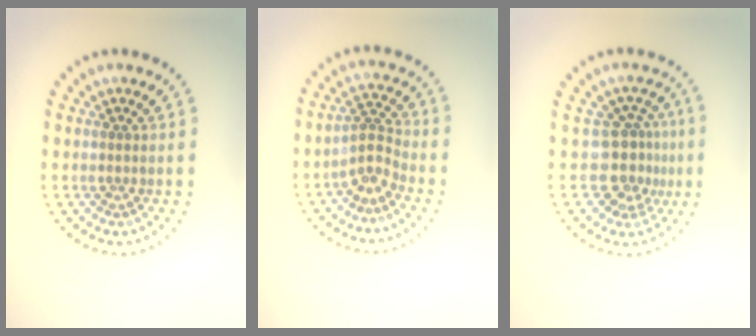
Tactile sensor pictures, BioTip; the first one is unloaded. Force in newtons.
{"total": 2.5, "press": 1.7, "slide": 1.8}
{"total": 3.6, "press": 2.7, "slide": 2.4}